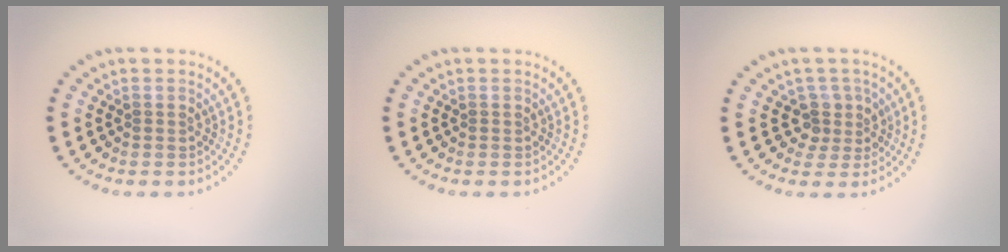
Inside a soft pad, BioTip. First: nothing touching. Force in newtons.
{"total": 0.0}
{"total": 2.5, "press": 1.9, "slide": 1.6}